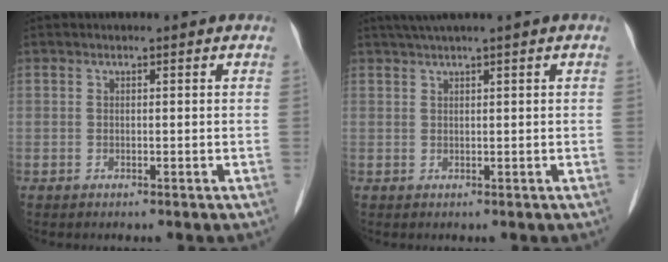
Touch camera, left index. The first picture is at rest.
{"total": 3.0, "force": [2.1, -0.8, 2.1], "torque": [-0.042, 0.011, 0.044]}